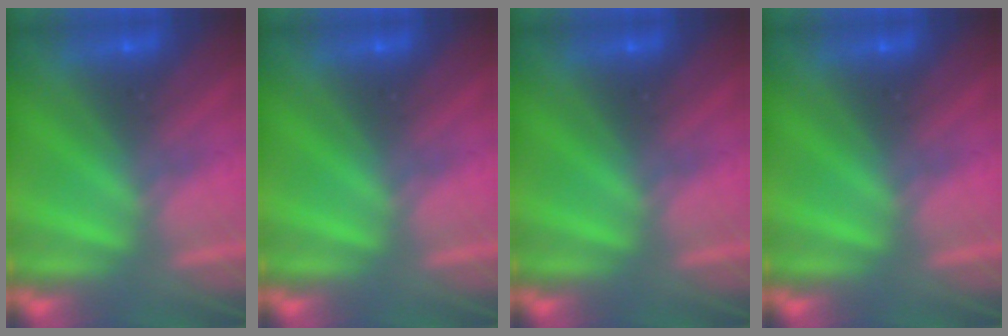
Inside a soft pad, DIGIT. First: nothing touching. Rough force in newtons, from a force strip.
{"total": 0.0}
{"total": 0.0}
{"total": 0.0}